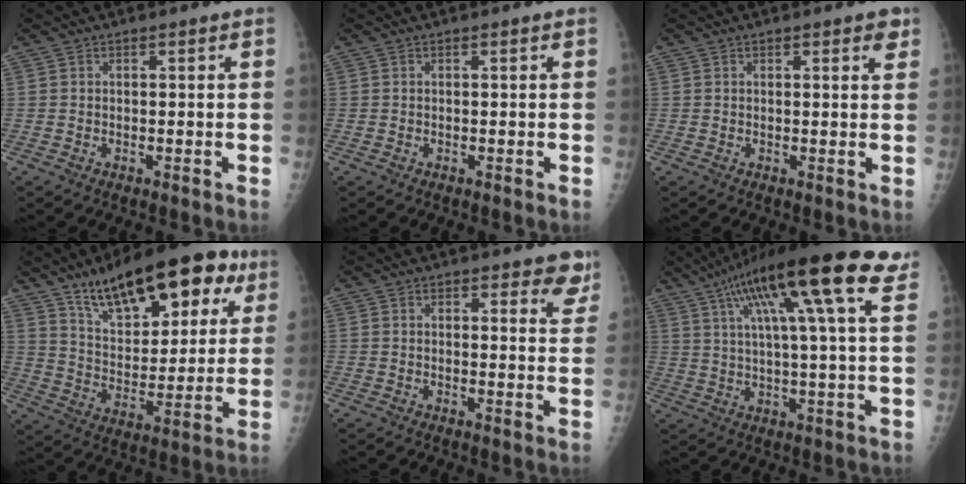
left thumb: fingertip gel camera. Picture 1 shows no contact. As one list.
[{"total": 0.0}, {"total": 2.6, "force": [1.5, 1.0, 1.8], "torque": [-0.011, -0.005, 0.015]}, {"total": 23.7, "force": [13.5, 10.2, 16.5], "torque": [-0.205, -0.031, 0.216]}, {"total": 5.2, "force": [3.9, 2.2, 2.7], "torque": [0.004, -0.021, 0.038]}, {"total": 22.6, "force": [11.9, 3.7, 18.9], "torque": [-0.301, 0.005, 0.179]}]